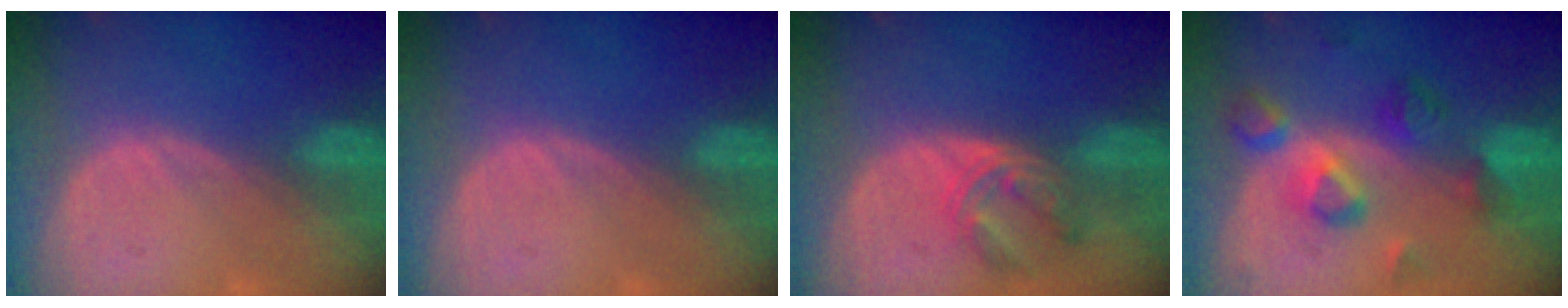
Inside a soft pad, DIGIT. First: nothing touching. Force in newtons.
{"total": 0.0}
{"total": 5.4, "press": 5.1, "slide": 1.8}
{"total": 7.4, "press": 7.4, "slide": 0.8}